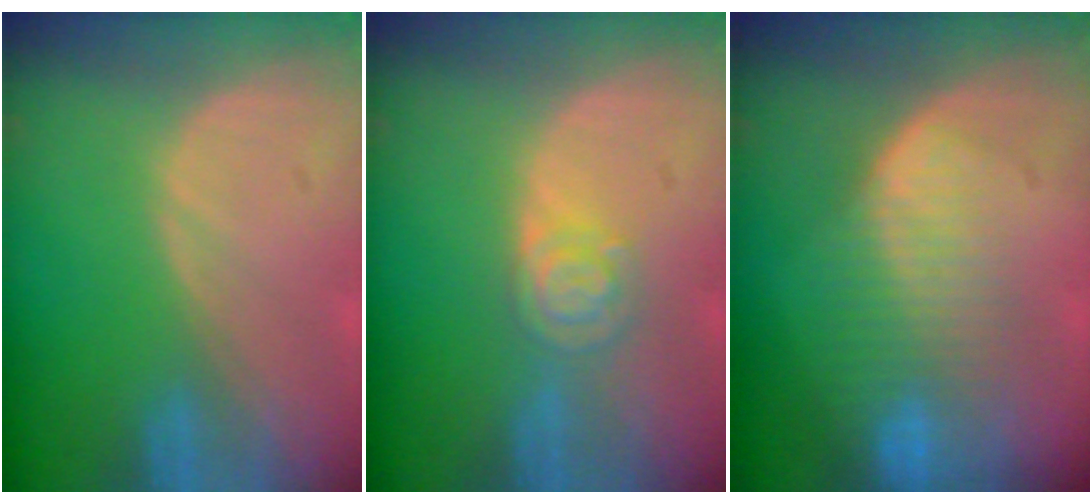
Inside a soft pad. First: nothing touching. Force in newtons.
{"total": 4.7, "press": 4.1, "slide": 2.3}
{"total": 8.6, "press": 7.3, "slide": 4.4}